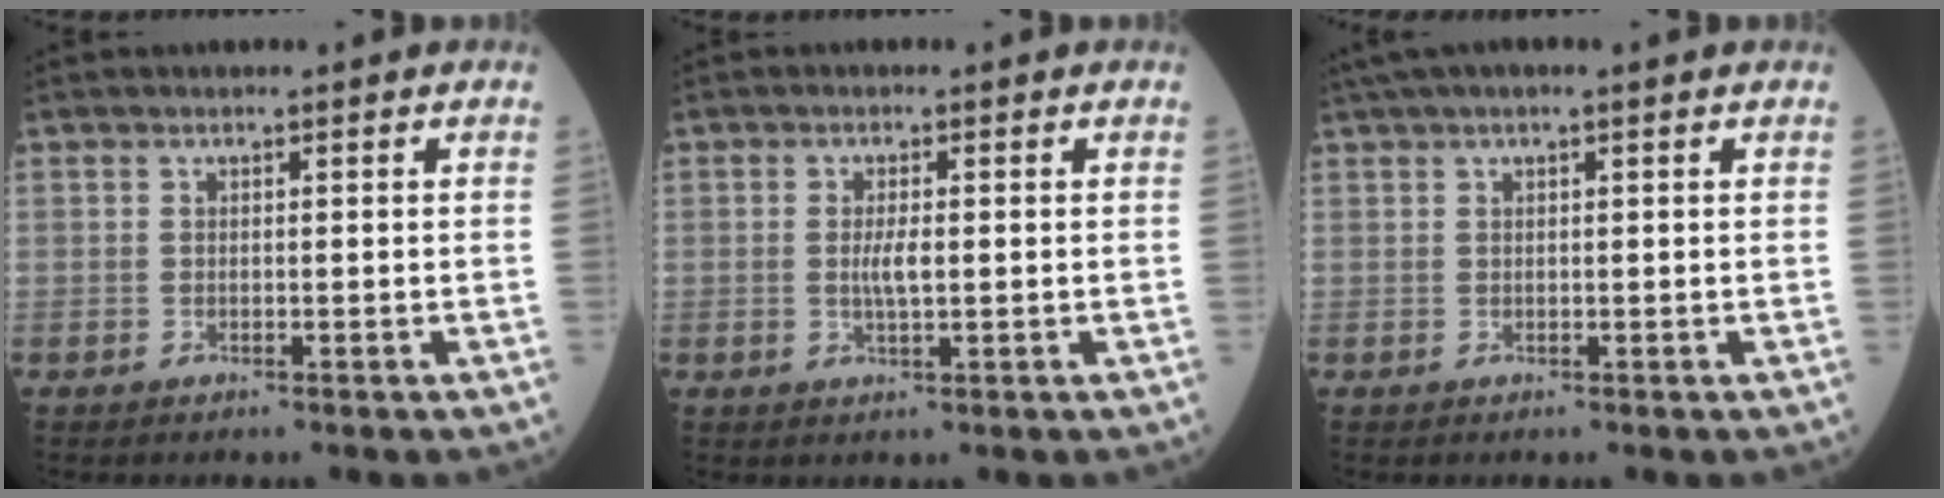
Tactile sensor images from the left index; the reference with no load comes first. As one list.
[{"total": 2.6, "force": [0.0, 0.5, 2.6], "torque": [-0.054, -0.002, 0.001]}, {"total": 4.2, "force": [2.9, 0.3, 3.0], "torque": [-0.057, 0.035, 0.050]}]